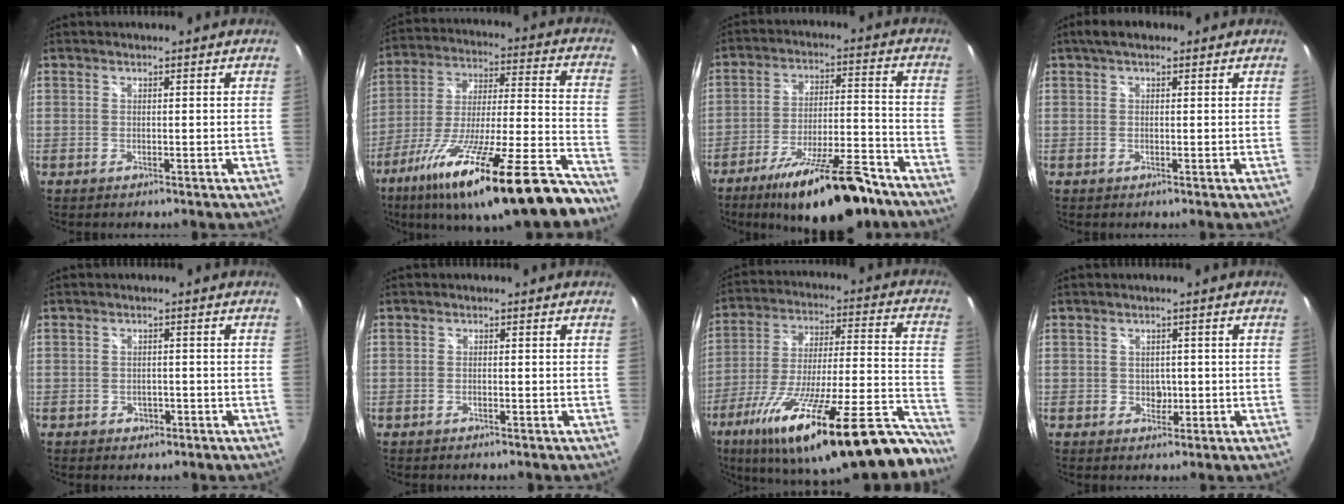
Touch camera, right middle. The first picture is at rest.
{"total": 28.6, "force": [-20.7, 3.1, 19.4], "torque": [-0.323, -0.065, -0.326]}
{"total": 19.3, "force": [-14.6, 4.6, 11.7], "torque": [-0.200, -0.016, -0.219]}
{"total": 3.6, "force": [2.1, 1.5, 2.4], "torque": [-0.040, 0.013, 0.033]}
{"total": 2.4, "force": [-1.1, 1.9, 0.8], "torque": [-0.015, -0.001, -0.016]}
{"total": 0.7, "force": [-0.6, 0.1, 0.4], "torque": [-0.006, 0.000, -0.011]}
{"total": 34.3, "force": [-25.5, 6.3, 22.1], "torque": [-0.333, -0.059, -0.381]}
{"total": 2.0, "force": [-0.2, 1.9, 0.7], "torque": [-0.006, 0.001, -0.001]}